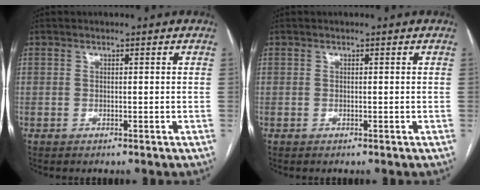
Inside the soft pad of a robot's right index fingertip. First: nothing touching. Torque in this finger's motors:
{"motor_torque": [0.00, -0.01, 0.00, 0.01]}